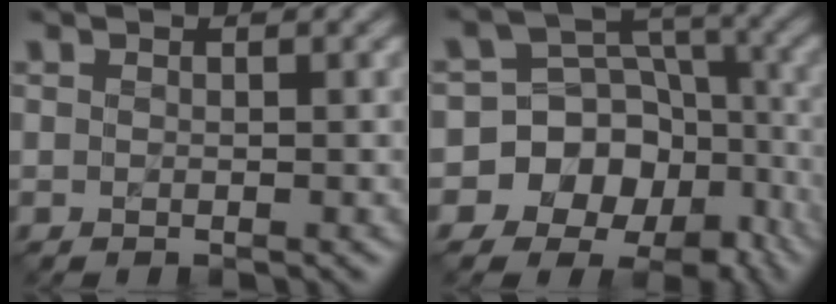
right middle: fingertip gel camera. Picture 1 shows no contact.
{"total": 13.4, "force": [-7.2, 10.8, 3.3], "torque": [-0.058, -0.015, -0.125]}